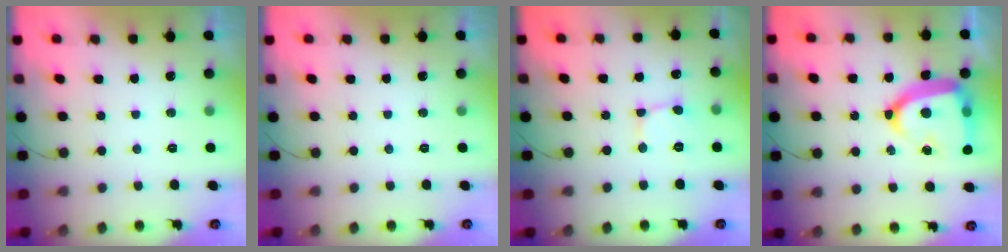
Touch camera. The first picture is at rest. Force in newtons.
{"total": 0.0}
{"total": 2.1, "press": 2.1, "slide": 0.2}
{"total": 18.8, "press": 18.8, "slide": 1.5}